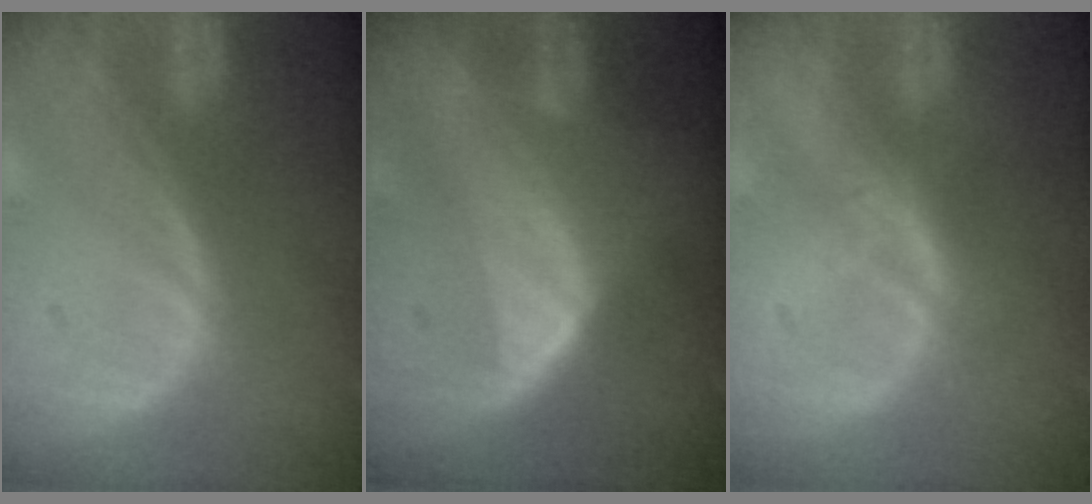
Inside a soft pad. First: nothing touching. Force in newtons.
{"total": 6.5, "press": 5.8, "slide": 3.0}
{"total": 1.7, "press": 1.7, "slide": 0.1}